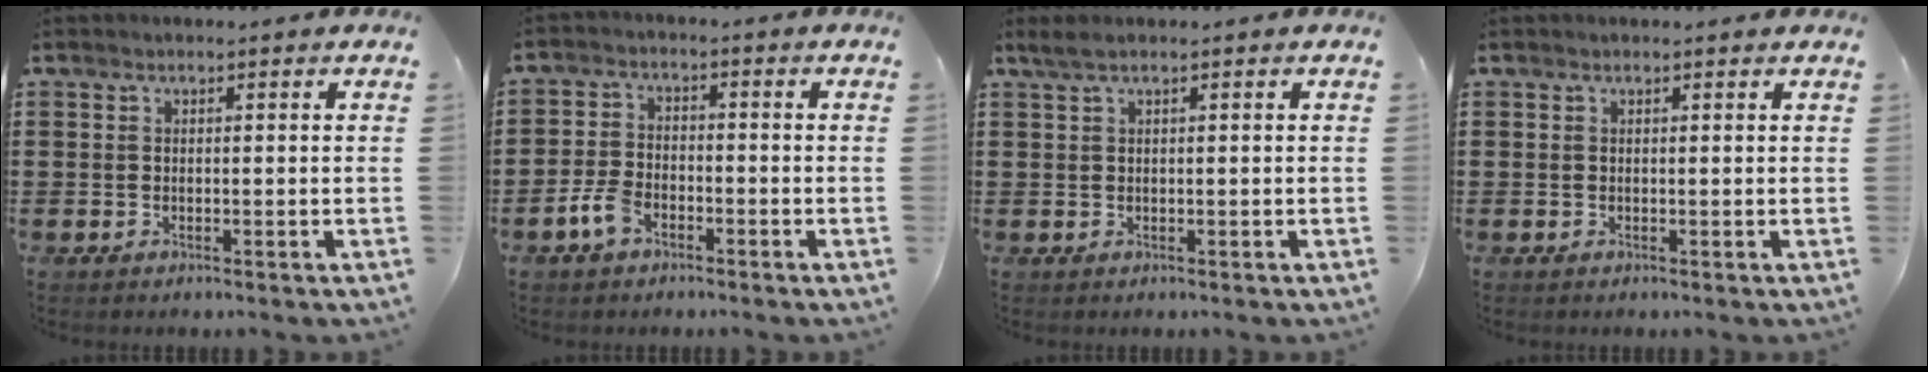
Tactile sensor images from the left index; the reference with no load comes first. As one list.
[{"total": 4.5, "force": [-2.6, 2.3, 2.9], "torque": [-0.075, 0.001, -0.054]}, {"total": 1.1, "force": [0.4, 0.1, 1.1], "torque": [-0.020, -0.002, 0.009]}, {"total": 0.0}]